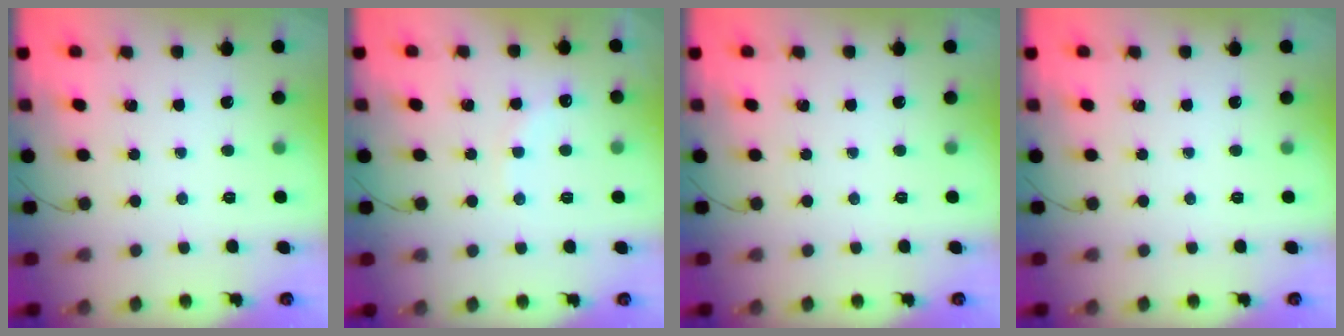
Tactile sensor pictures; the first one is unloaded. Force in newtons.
{"total": 8.1, "press": 8.0, "slide": 1.7}
{"total": 0.0}
{"total": 0.0}